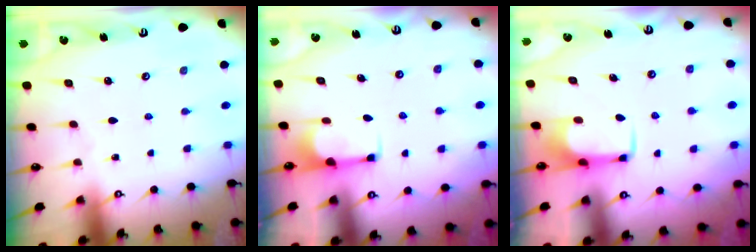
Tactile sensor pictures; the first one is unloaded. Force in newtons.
{"total": 0.0}
{"total": 1.7, "press": 1.6, "slide": 0.4}